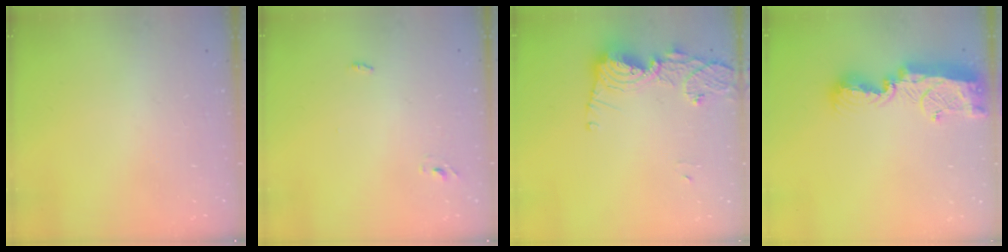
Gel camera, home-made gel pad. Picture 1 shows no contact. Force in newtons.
{"total": 2.7, "press": 2.6, "slide": 0.9}
{"total": 13.2, "press": 13.2, "slide": 1.3}
{"total": 13.5, "press": 13.5, "slide": 0.6}